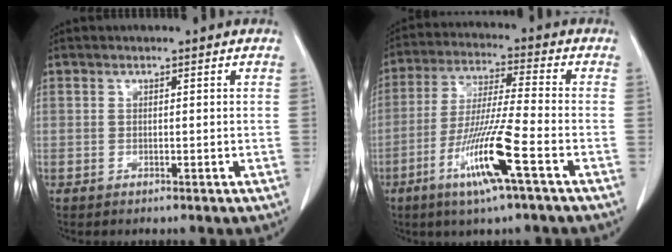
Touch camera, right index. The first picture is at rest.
{"total": 12.2, "force": [-5.5, -0.5, 10.9], "torque": [-0.216, -0.020, -0.106]}